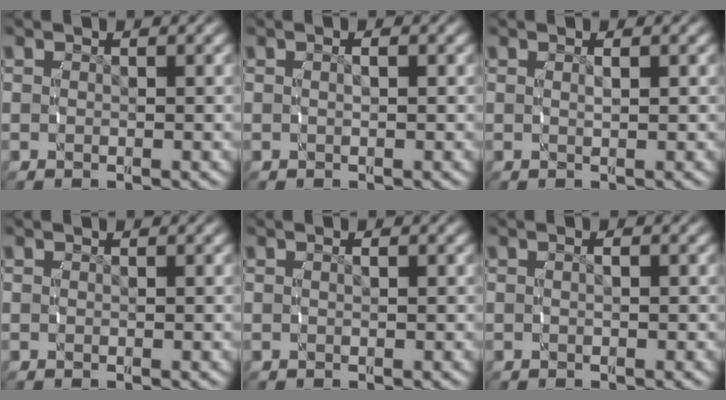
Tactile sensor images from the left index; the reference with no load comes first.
{"total": 0.5, "force": [-0.1, 0.0, 0.5], "torque": [-0.011, -0.004, 0.003]}
{"total": 0.8, "force": [0.3, -0.4, 0.6], "torque": [-0.010, -0.005, 0.009]}
{"total": 0.0}
{"total": 0.0}
{"total": 0.7, "force": [-0.3, 0.3, 0.6], "torque": [-0.013, -0.002, -0.004]}